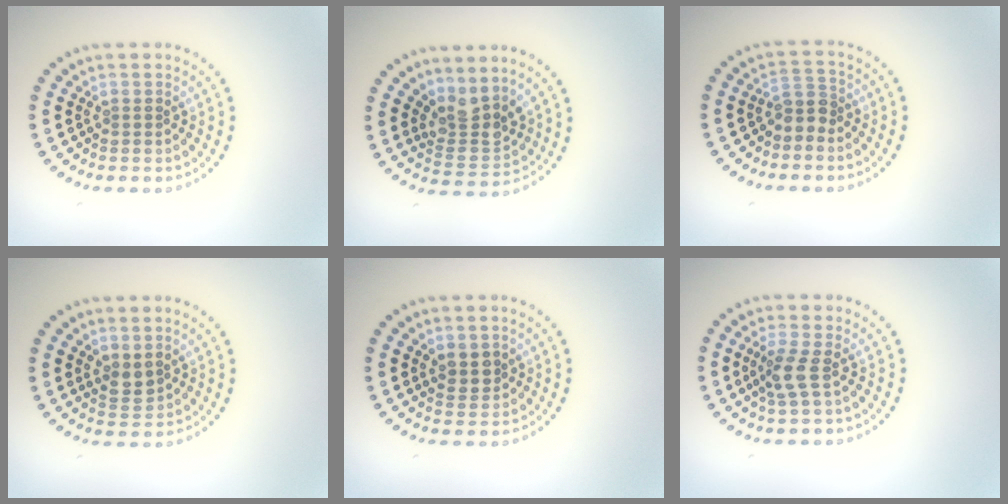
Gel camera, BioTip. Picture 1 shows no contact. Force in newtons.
{"total": 3.3, "press": 2.6, "slide": 2.0}
{"total": 2.1, "press": 1.7, "slide": 1.3}
{"total": 1.6, "press": 1.4, "slide": 0.7}
{"total": 2.0, "press": 1.8, "slide": 0.8}
{"total": 2.1, "press": 1.7, "slide": 1.2}